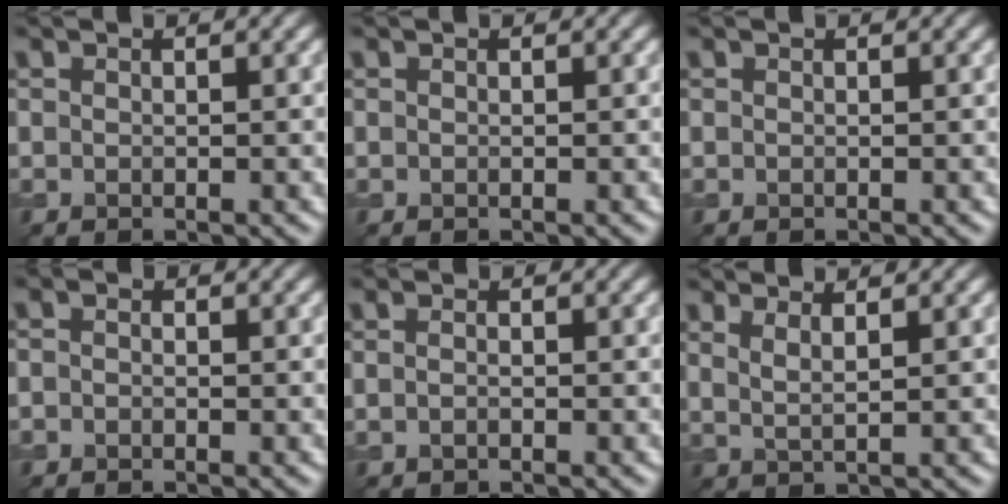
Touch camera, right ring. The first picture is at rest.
{"total": 0.0}
{"total": 0.0}
{"total": 0.6, "force": [-0.2, 0.4, 0.4], "torque": [-0.007, -0.003, -0.007]}
{"total": 0.8, "force": [-0.1, 0.4, 0.7], "torque": [-0.017, -0.003, -0.004]}
{"total": 2.3, "force": [1.3, 0.7, 1.7], "torque": [-0.026, 0.000, 0.022]}